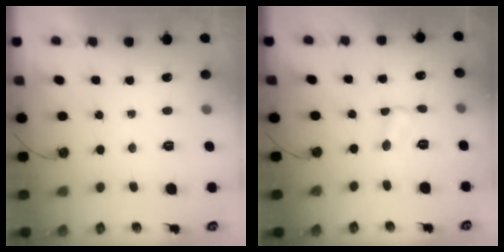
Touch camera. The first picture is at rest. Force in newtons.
{"total": 2.5, "press": 2.5, "slide": 0.4}